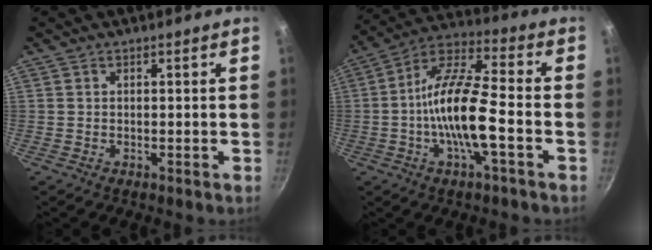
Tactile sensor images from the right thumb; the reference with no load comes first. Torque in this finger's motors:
{"motor_torque": [2.38, 2.24, 2.21, -0.56, 0.81]}